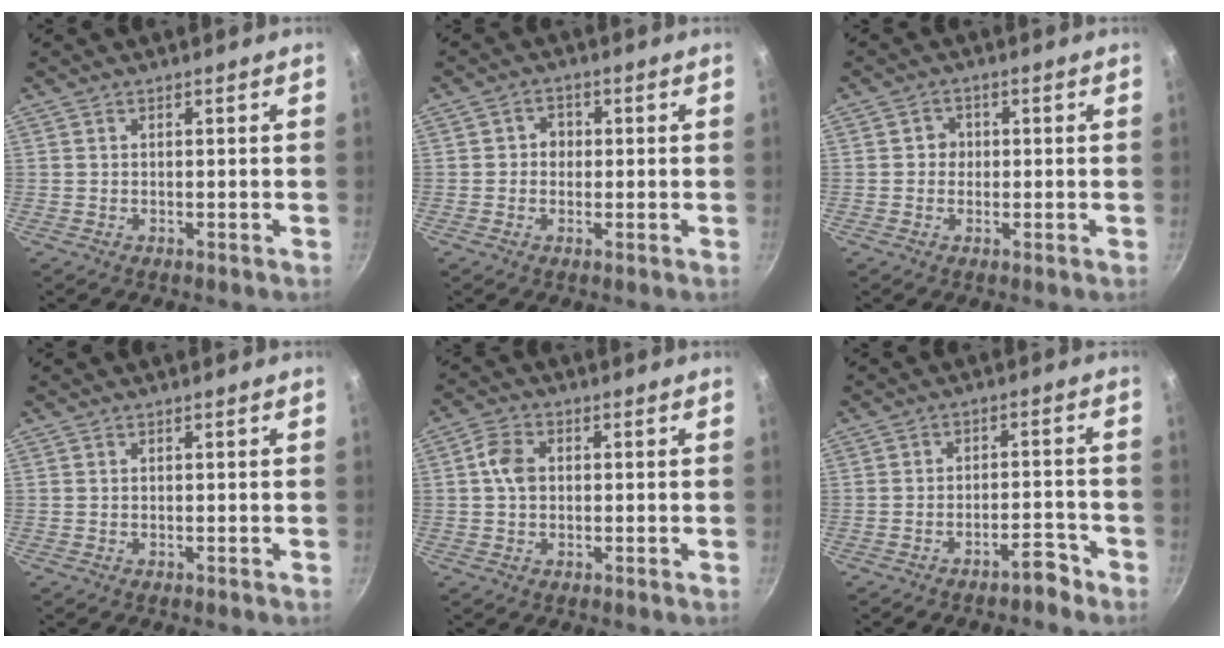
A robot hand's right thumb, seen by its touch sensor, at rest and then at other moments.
{"total": 2.9, "force": [-0.1, 2.6, 1.1], "torque": [0.003, 0.003, -0.005]}
{"total": 2.5, "force": [0.1, 2.4, 0.8], "torque": [0.004, 0.003, -0.003]}
{"total": 0.0}
{"total": 5.1, "force": [0.5, 3.6, 3.5], "torque": [-0.061, 0.011, 0.004]}
{"total": 4.1, "force": [-3.3, 1.3, 2.1], "torque": [-0.013, 0.038, -0.043]}